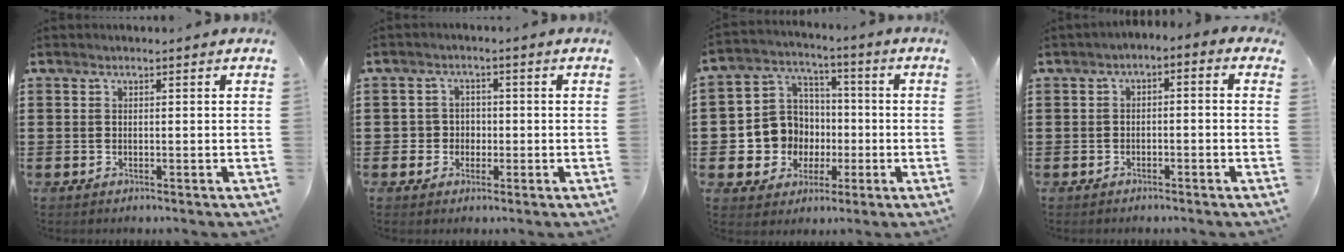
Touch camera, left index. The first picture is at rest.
{"total": 2.8, "force": [-0.5, 2.7, 0.6], "torque": [-0.023, 0.005, -0.016]}
{"total": 9.2, "force": [-0.5, 8.9, 2.0], "torque": [-0.093, 0.001, -0.003]}
{"total": 2.4, "force": [-2.3, 0.4, 0.5], "torque": [-0.021, 0.000, -0.054]}